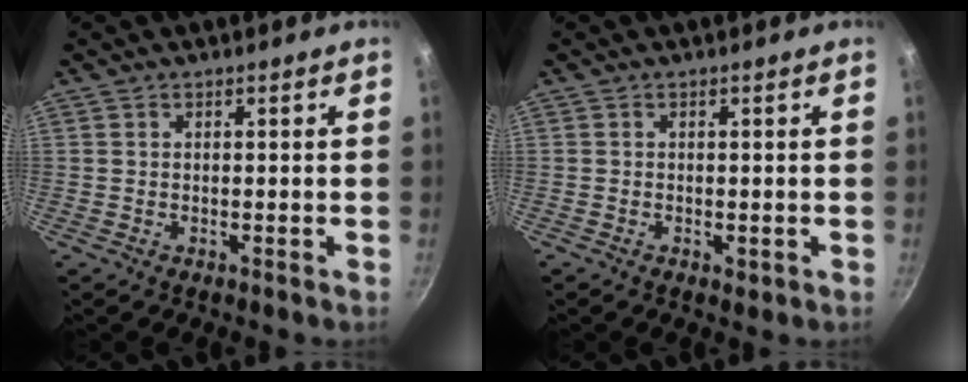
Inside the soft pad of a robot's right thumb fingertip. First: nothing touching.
{"total": 0.9, "force": [-0.3, 0.7, 0.6], "torque": [-0.008, -0.003, -0.004]}